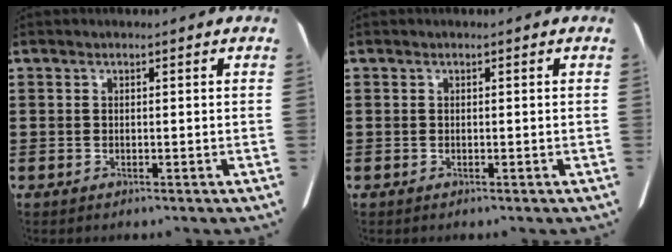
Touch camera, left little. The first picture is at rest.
{"total": 0.0}